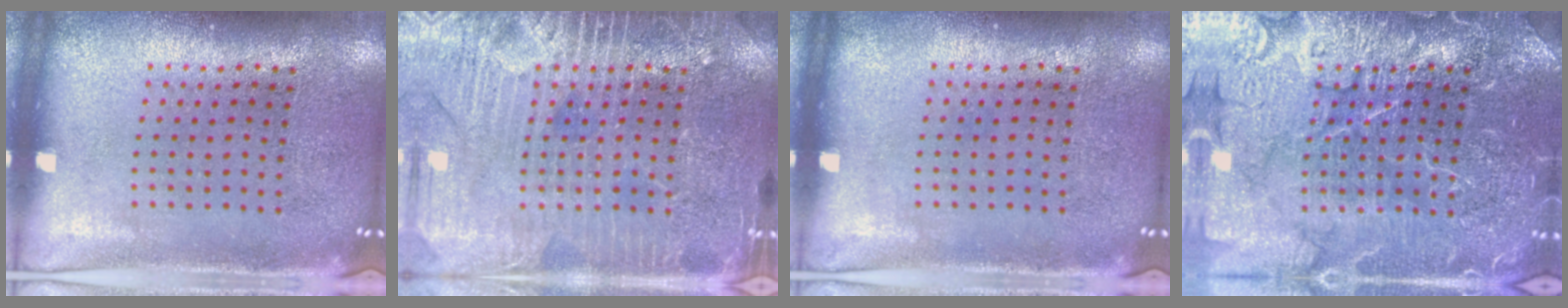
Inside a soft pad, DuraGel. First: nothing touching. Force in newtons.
{"total": 5.2, "press": 5.1, "slide": 0.7}
{"total": 0.0}
{"total": 7.1, "press": 7.0, "slide": 1.0}